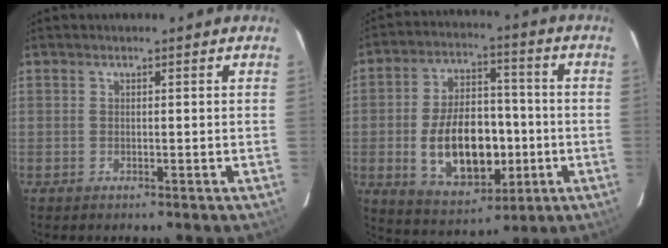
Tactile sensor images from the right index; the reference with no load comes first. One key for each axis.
{"total": 16.2, "fx": -3.2, "fy": 9.7, "fz": 12.6, "tx": -0.245, "ty": 0.012, "tz": -0.029}